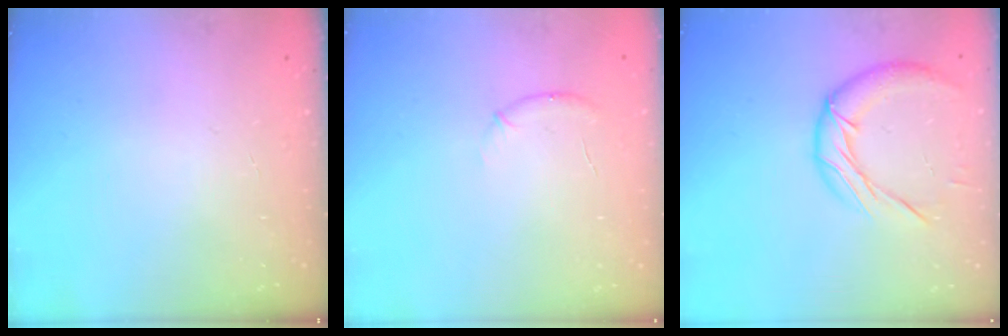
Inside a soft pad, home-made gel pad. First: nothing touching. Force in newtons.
{"total": 5.8, "press": 5.4, "slide": 2.2}
{"total": 13.1, "press": 13.0, "slide": 1.0}